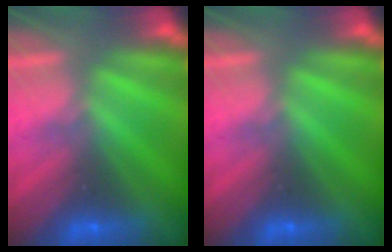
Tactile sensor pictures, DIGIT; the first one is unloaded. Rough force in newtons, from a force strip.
{"total": 0.0}